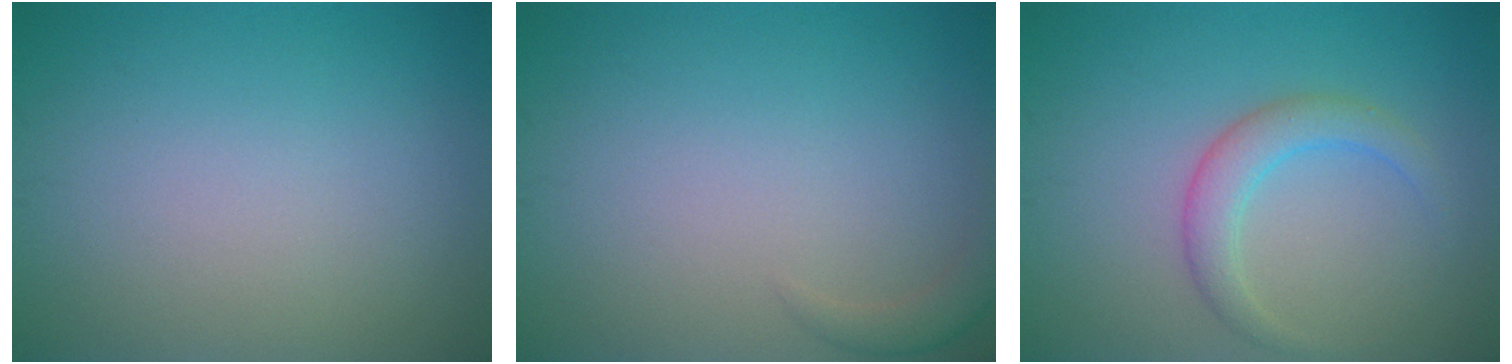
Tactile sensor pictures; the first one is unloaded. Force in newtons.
{"total": 1.4, "press": 1.4, "slide": 0.2}
{"total": 2.8, "press": 2.8, "slide": 0.2}